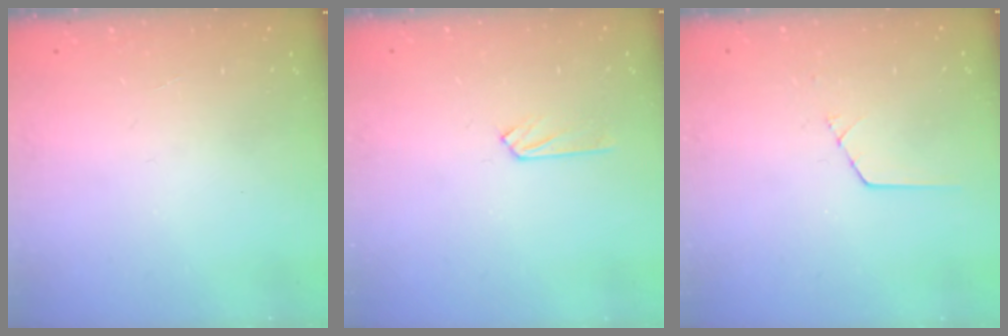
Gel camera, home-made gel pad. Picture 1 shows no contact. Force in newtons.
{"total": 4.9, "press": 4.8, "slide": 0.6}
{"total": 1.3, "press": 1.3, "slide": 0.2}